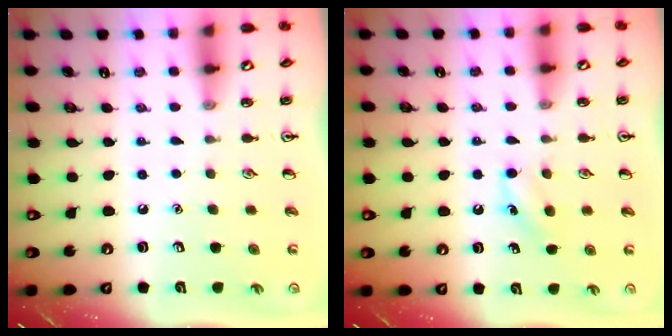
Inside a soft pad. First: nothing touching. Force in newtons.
{"total": 6.7, "press": 6.4, "slide": 2.0}